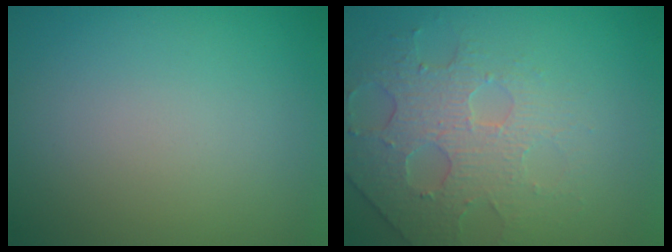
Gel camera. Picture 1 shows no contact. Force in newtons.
{"total": 3.8, "press": 3.6, "slide": 1.2}